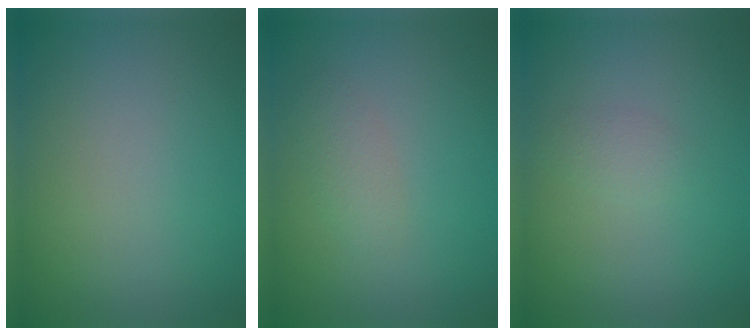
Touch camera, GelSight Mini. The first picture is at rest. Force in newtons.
{"total": 1.3, "press": 1.3, "slide": 0.0}
{"total": 1.2, "press": 1.2, "slide": 0.0}